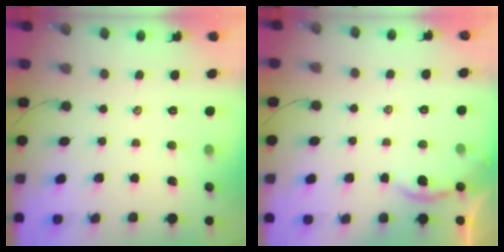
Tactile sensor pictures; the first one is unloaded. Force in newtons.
{"total": 2.0, "press": 1.9, "slide": 0.4}